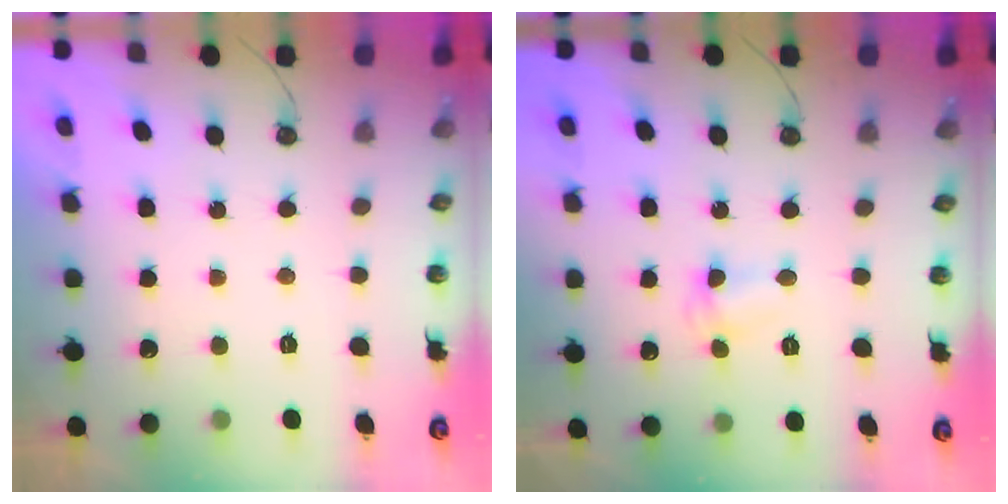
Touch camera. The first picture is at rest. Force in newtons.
{"total": 2.6, "press": 2.6, "slide": 0.6}